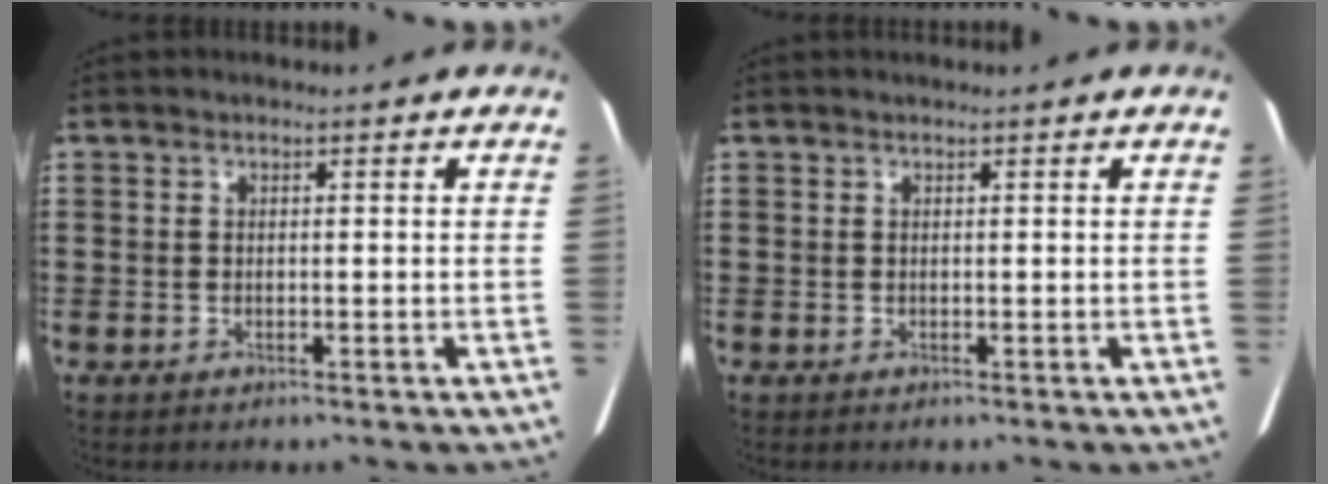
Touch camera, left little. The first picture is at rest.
{"total": 0.0}